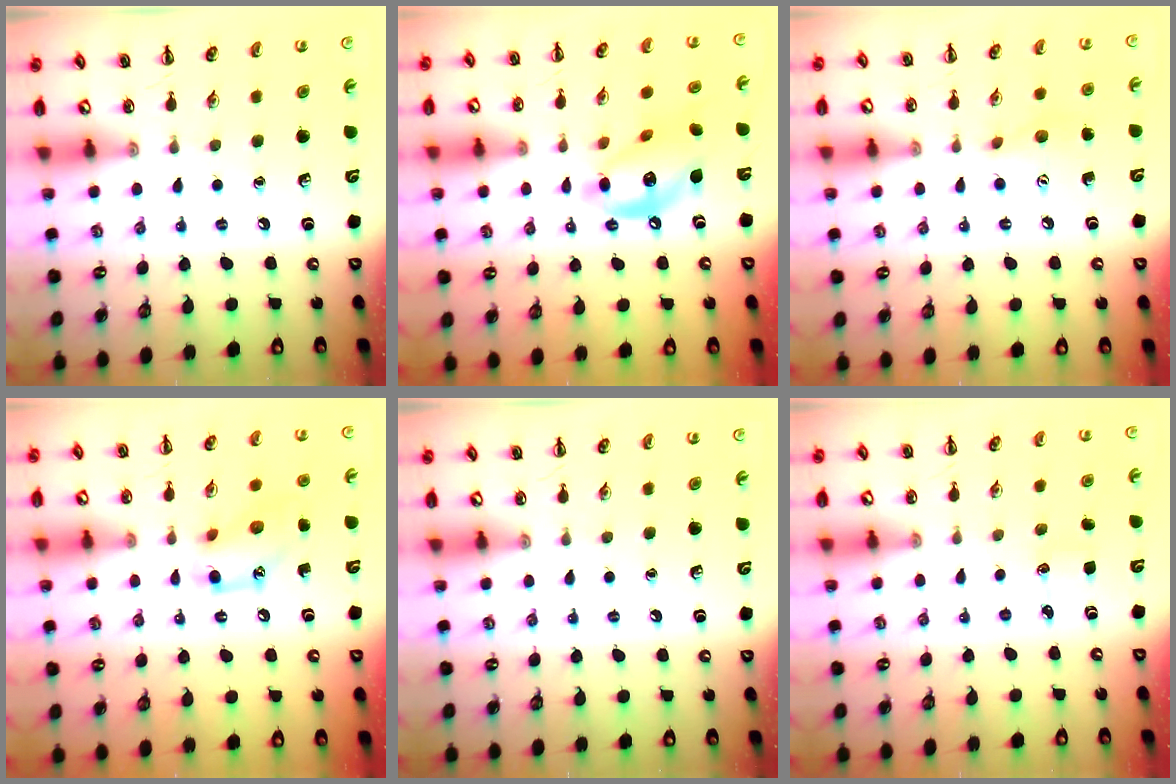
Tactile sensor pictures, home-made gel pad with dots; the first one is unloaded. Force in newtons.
{"total": 12.3, "press": 12.0, "slide": 2.4}
{"total": 8.1, "press": 8.0, "slide": 1.5}
{"total": 12.4, "press": 12.4, "slide": 0.8}
{"total": 0.0}
{"total": 1.4, "press": 1.3, "slide": 0.4}